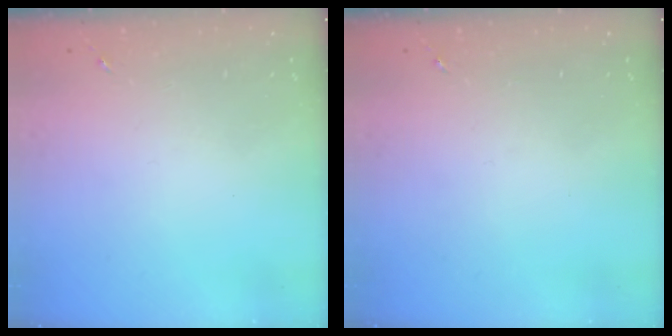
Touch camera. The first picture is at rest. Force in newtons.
{"total": 0.0}